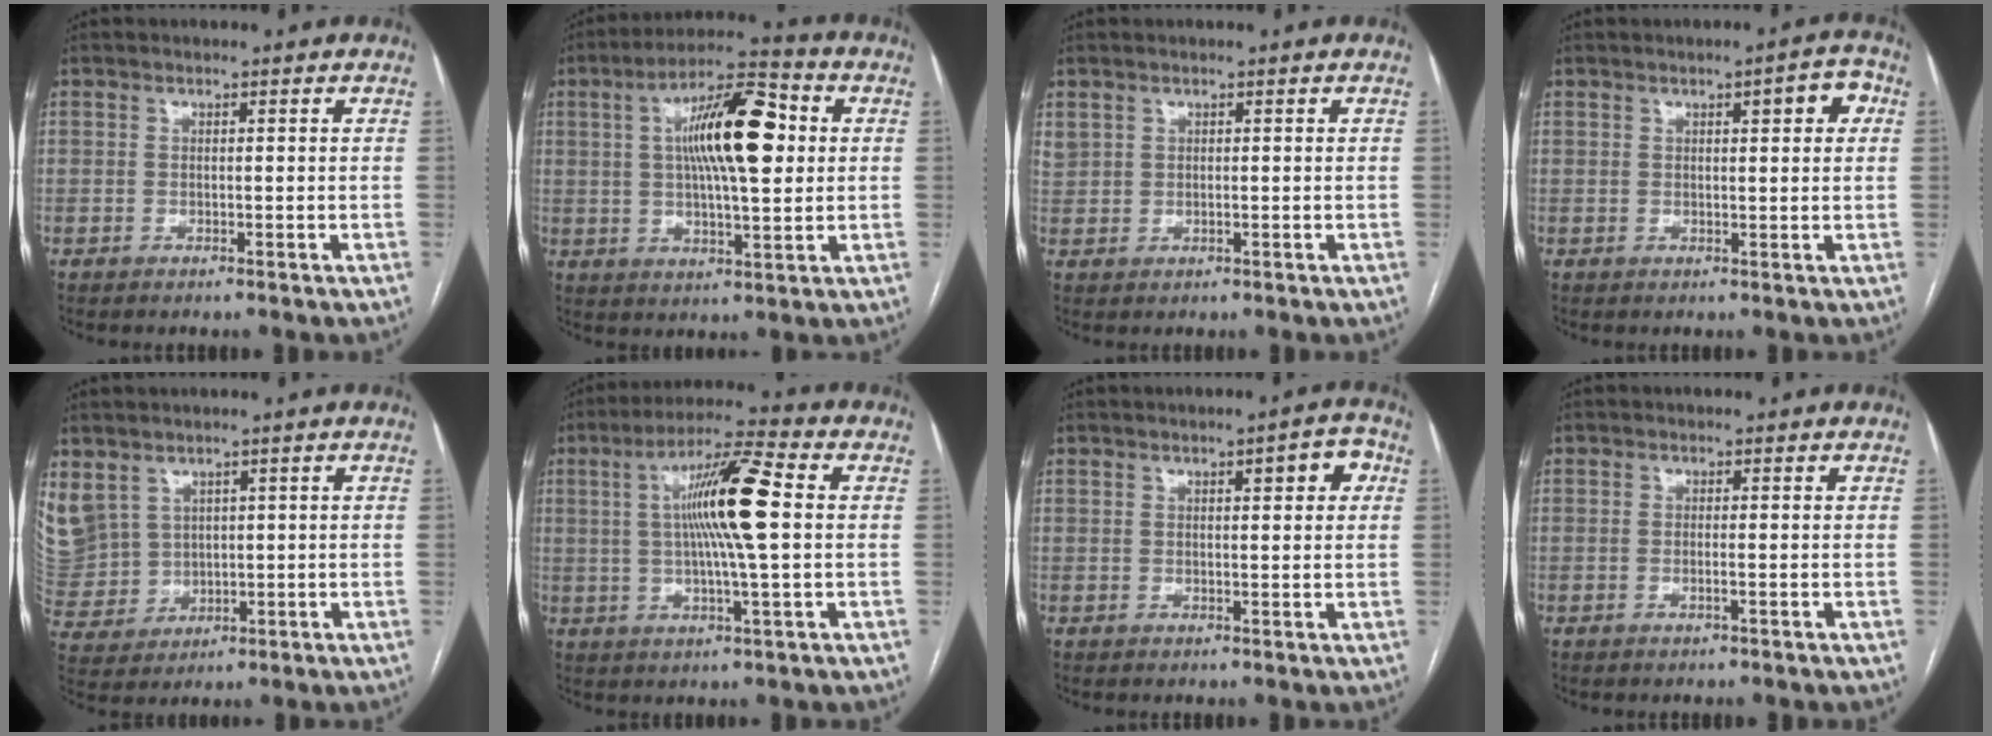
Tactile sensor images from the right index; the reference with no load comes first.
{"total": 14.6, "force": [2.7, 3.5, 13.9], "torque": [-0.239, 0.027, 0.038]}
{"total": 1.8, "force": [1.0, 1.3, 0.8], "torque": [-0.026, 0.013, 0.030]}
{"total": 4.4, "force": [1.5, 1.1, 3.9], "torque": [-0.047, 0.013, 0.018]}
{"total": 15.2, "force": [5.2, 13.1, 5.7], "torque": [-0.206, 0.039, 0.131]}
{"total": 12.7, "force": [1.5, 0.6, 12.6], "torque": [-0.224, 0.012, 0.022]}
{"total": 4.2, "force": [1.5, 1.2, 3.8], "torque": [-0.044, 0.012, 0.017]}
{"total": 0.9, "force": [-0.3, -0.1, 0.8], "torque": [-0.017, 0.000, -0.005]}